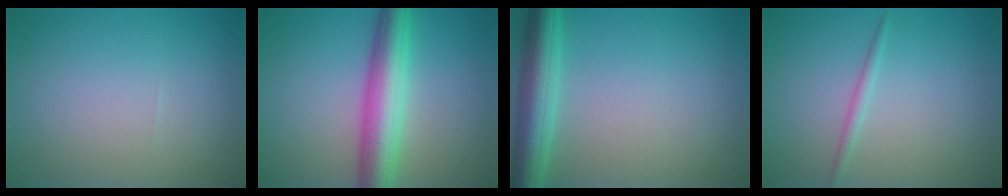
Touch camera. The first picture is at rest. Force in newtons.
{"total": 6.5, "press": 6.5, "slide": 0.2}
{"total": 5.4, "press": 5.4, "slide": 0.4}
{"total": 1.0, "press": 1.0, "slide": 0.0}